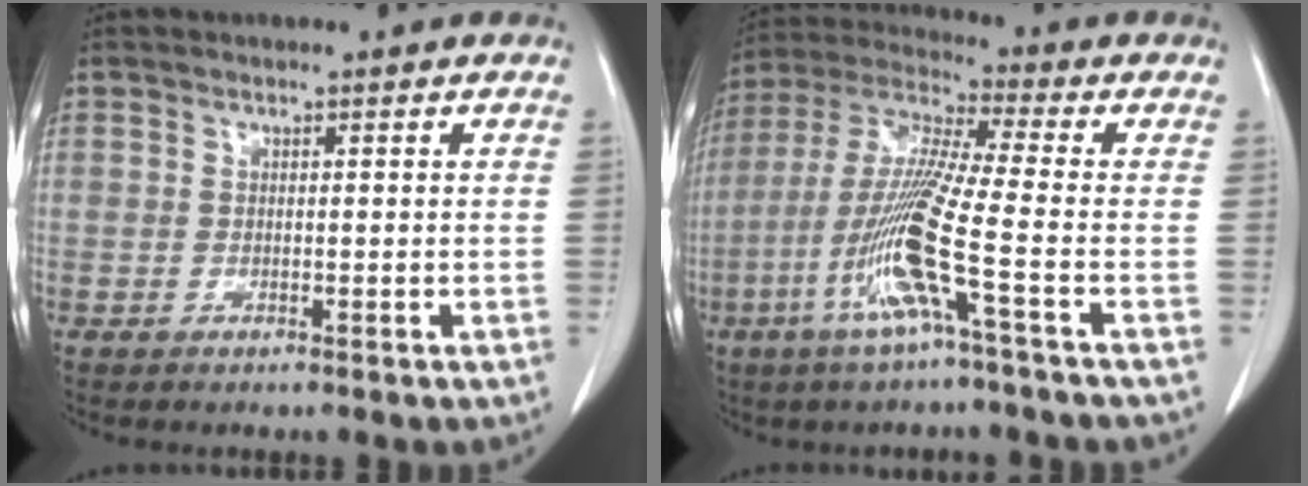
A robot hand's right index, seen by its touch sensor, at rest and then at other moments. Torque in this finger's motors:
{"motor_torque": [2.14, 0.01, 0.38, 0.11]}